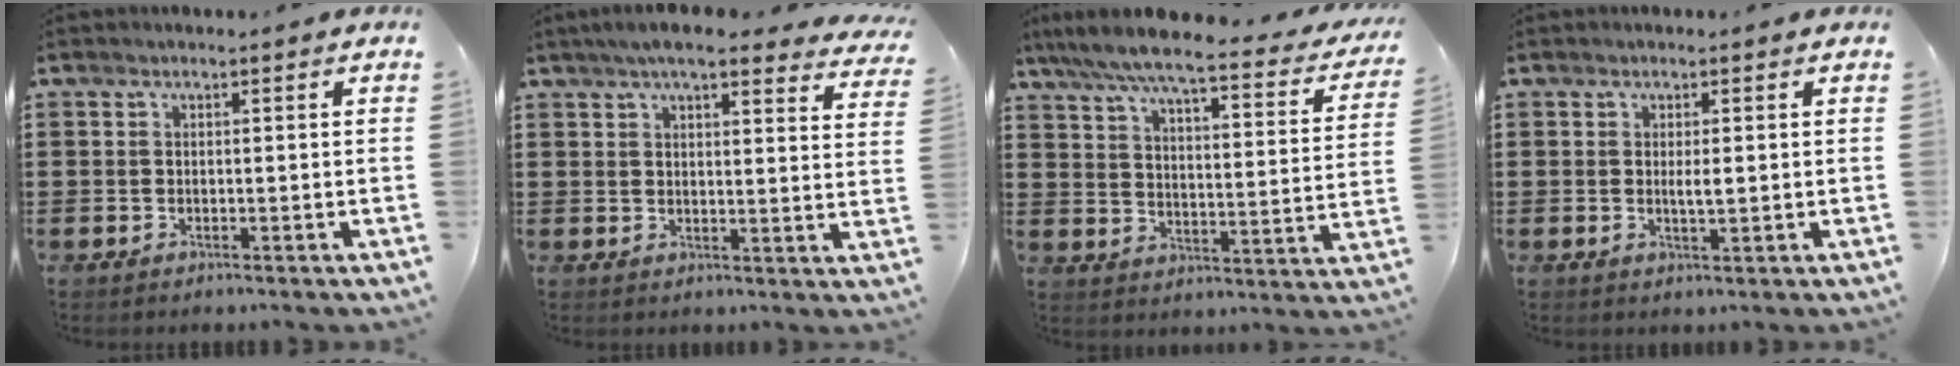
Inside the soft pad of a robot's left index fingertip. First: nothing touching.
{"total": 6.2, "force": [5.4, 0.7, 2.9], "torque": [-0.067, -0.012, 0.095]}
{"total": 6.2, "force": [5.4, 0.2, 3.0], "torque": [-0.085, -0.039, 0.087]}
{"total": 1.7, "force": [0.2, 0.3, 1.7], "torque": [-0.032, -0.001, 0.002]}